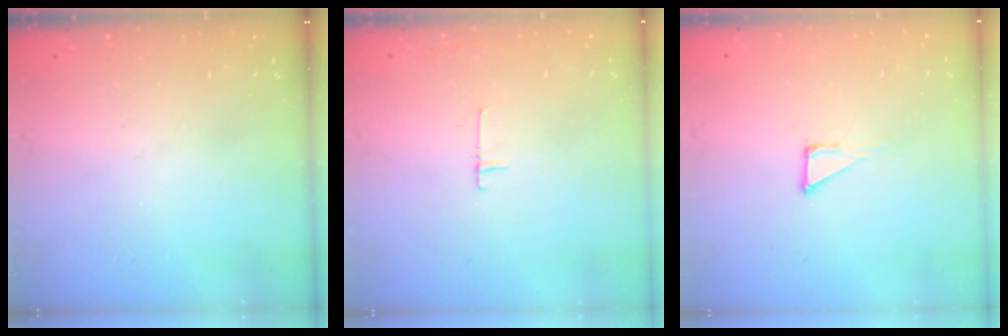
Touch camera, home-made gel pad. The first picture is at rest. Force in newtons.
{"total": 4.5, "press": 4.5, "slide": 0.4}
{"total": 5.1, "press": 5.0, "slide": 0.4}